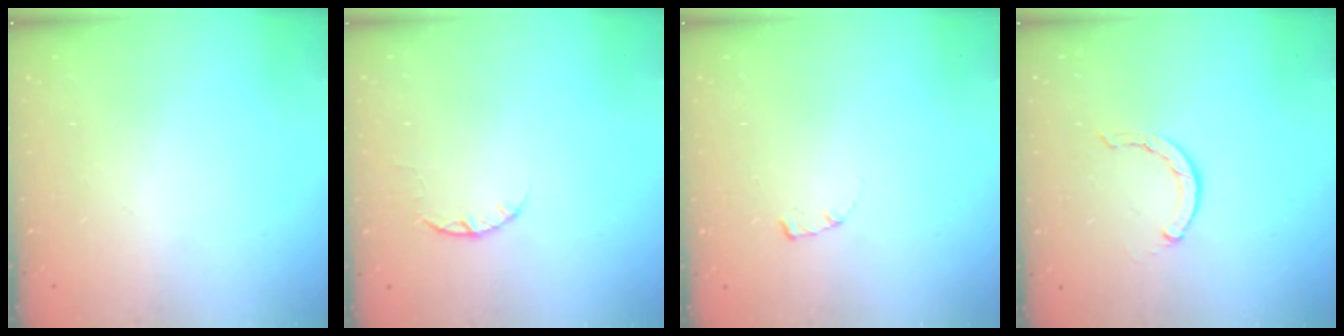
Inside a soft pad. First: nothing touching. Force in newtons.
{"total": 2.5, "press": 2.4, "slide": 0.4}
{"total": 1.7, "press": 1.7, "slide": 0.2}
{"total": 1.6, "press": 1.5, "slide": 0.4}